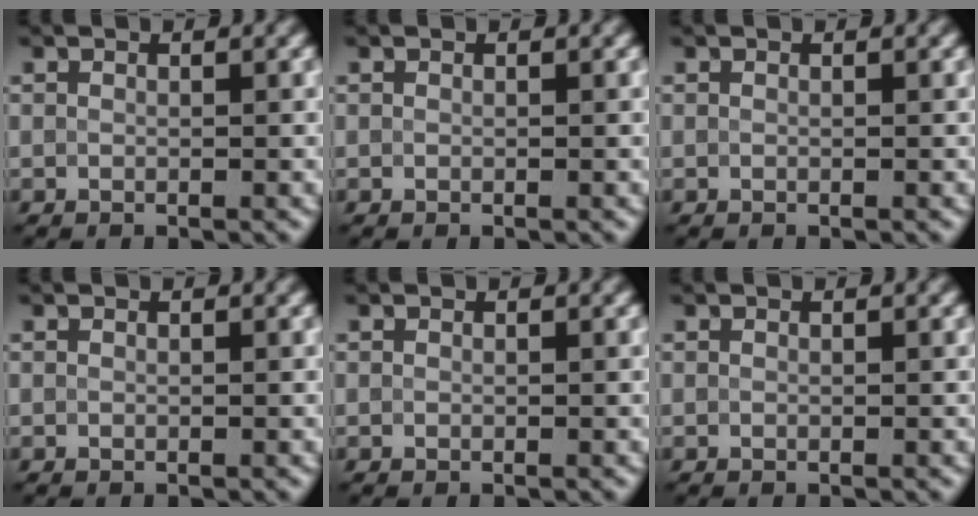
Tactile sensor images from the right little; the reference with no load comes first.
{"total": 0.0}
{"total": 0.0}
{"total": 0.0}
{"total": 0.0}
{"total": 0.0}